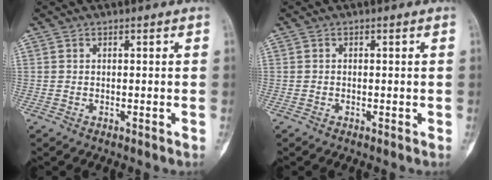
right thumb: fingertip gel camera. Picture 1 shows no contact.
{"total": 0.0}